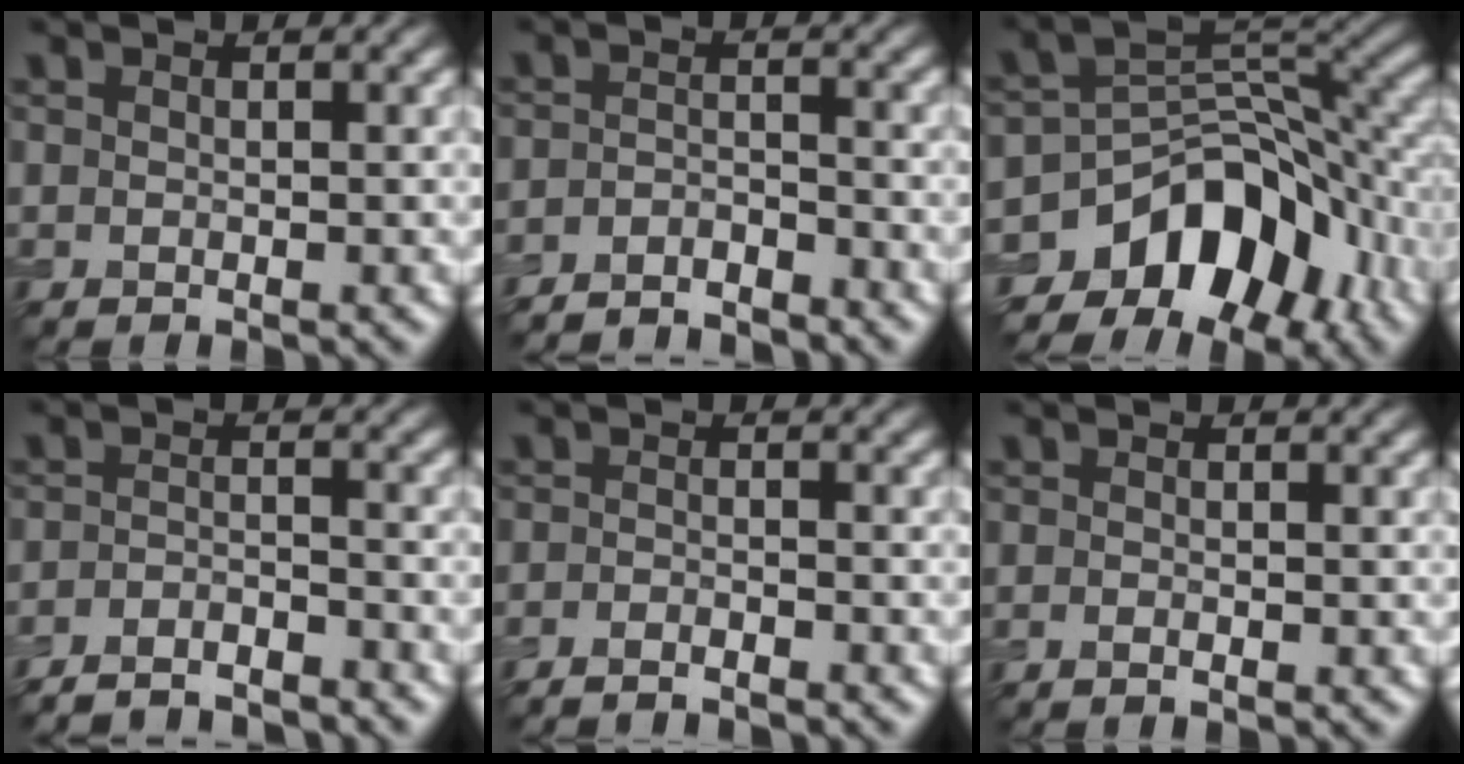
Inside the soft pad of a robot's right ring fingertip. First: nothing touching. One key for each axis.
{"total": 3.6, "fx": -3.5, "fy": 0.5, "fz": 0.8, "tx": -0.015, "ty": -0.004, "tz": -0.064}
{"total": 10.4, "fx": -6.1, "fy": 6.6, "fz": 5.4, "tx": -0.073, "ty": 0.001, "tz": -0.111}
{"total": 4.6, "fx": -4.3, "fy": 0.6, "fz": 1.3, "tx": -0.022, "ty": -0.004, "tz": -0.074}
{"total": 2.4, "fx": -2.1, "fy": 0.3, "fz": 1.1, "tx": -0.016, "ty": 0.002, "tz": -0.037}
{"total": 0.7, "fx": -0.4, "fy": 0.1, "fz": 0.5, "tx": -0.011, "ty": -0.003, "tz": -0.007}